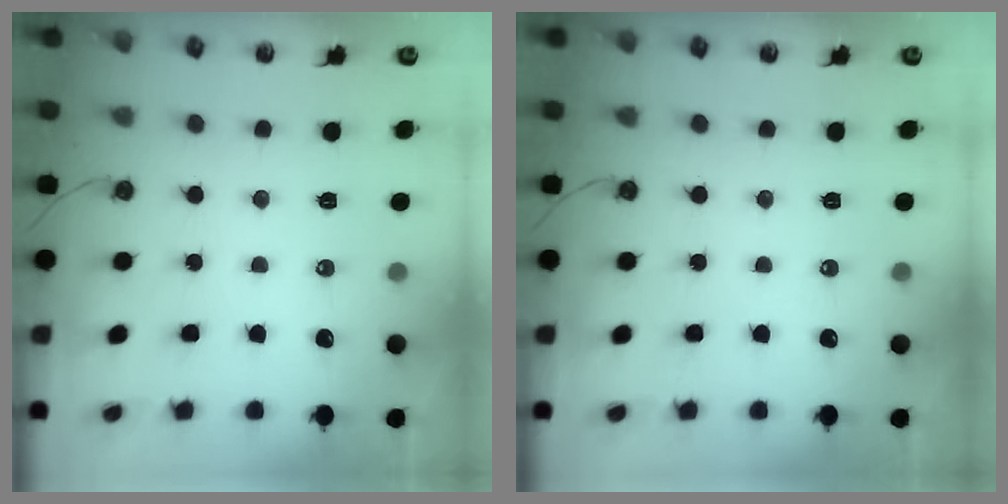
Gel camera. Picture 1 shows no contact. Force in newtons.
{"total": 0.0}